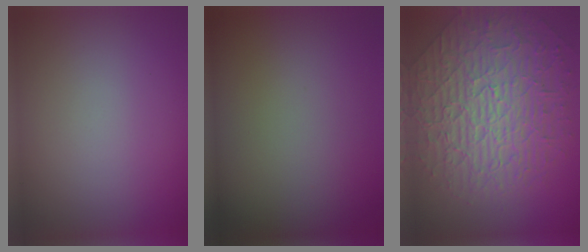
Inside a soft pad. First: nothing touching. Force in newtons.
{"total": 0.0}
{"total": 10.0, "press": 6.6, "slide": 7.5}